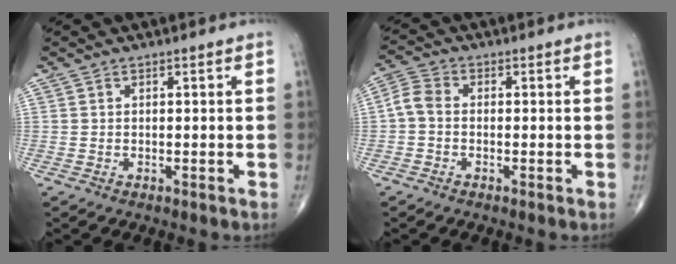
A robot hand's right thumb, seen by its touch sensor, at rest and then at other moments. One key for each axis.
{"total": 3.8, "fx": -0.6, "fy": 2.6, "fz": 2.7, "tx": -0.057, "ty": 0.011, "tz": -0.025}